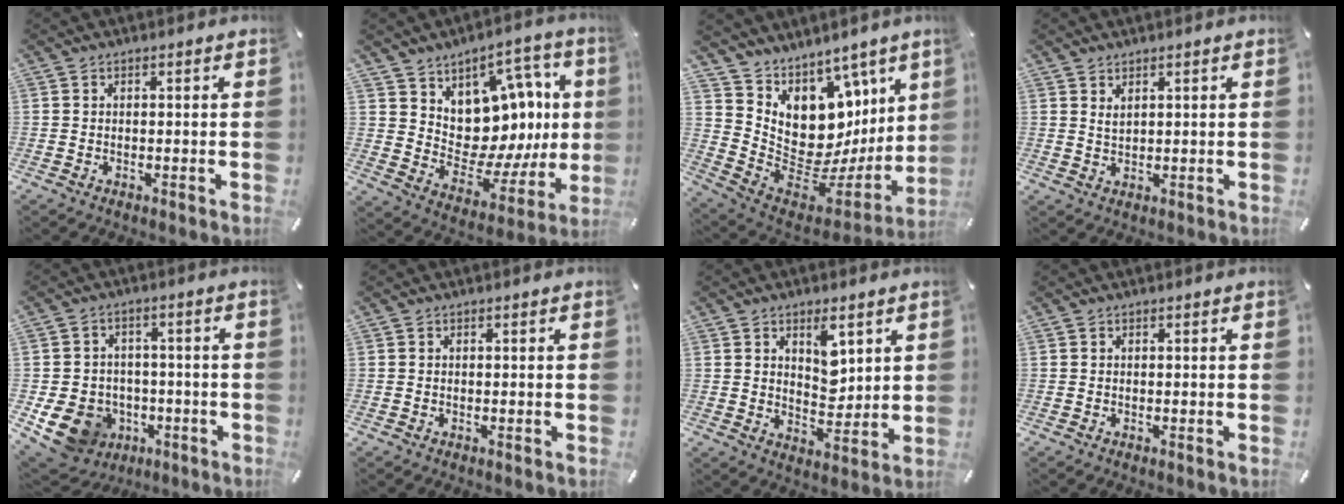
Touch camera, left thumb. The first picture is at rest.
{"total": 11.3, "force": [4.0, 9.2, 5.3], "torque": [-0.059, -0.080, 0.077]}
{"total": 11.5, "force": [3.5, 10.0, 4.5], "torque": [-0.047, -0.099, 0.086]}
{"total": 1.8, "force": [1.4, 0.7, 0.9], "torque": [-0.019, -0.001, 0.026]}
{"total": 11.3, "force": [-3.7, 9.7, 4.5], "torque": [-0.105, 0.018, -0.061]}
{"total": 0.0}
{"total": 7.1, "force": [3.6, 4.7, 4.0], "torque": [-0.037, -0.019, 0.057]}
{"total": 0.0}